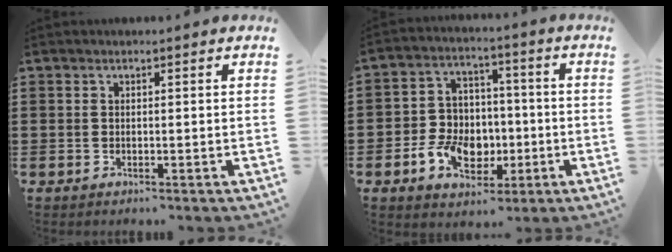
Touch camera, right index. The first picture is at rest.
{"total": 9.1, "force": [-2.5, 7.1, 5.0], "torque": [-0.106, 0.022, -0.043]}